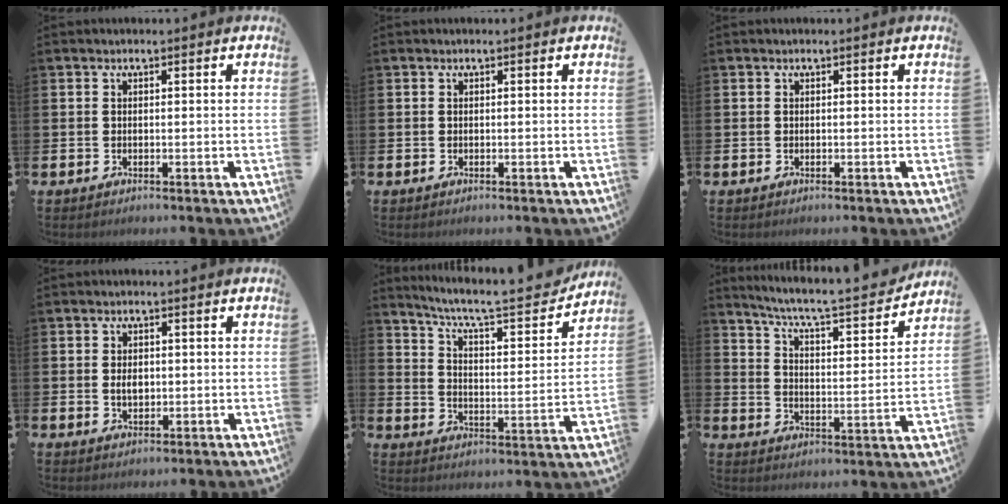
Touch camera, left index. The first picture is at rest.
{"total": 0.0}
{"total": 0.0}
{"total": 2.4, "force": [0.1, 1.6, 1.8], "torque": [-0.016, -0.001, -0.004]}
{"total": 7.8, "force": [6.9, 1.3, 3.4], "torque": [-0.090, -0.050, 0.111]}
{"total": 6.8, "force": [6.2, 0.5, 2.7], "torque": [-0.074, -0.052, 0.098]}